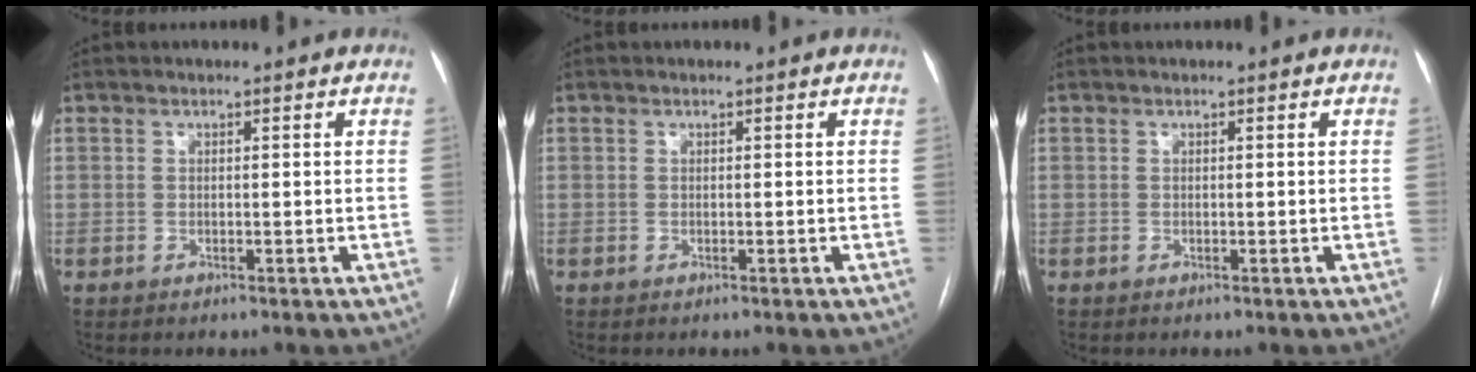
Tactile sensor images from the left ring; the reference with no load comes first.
{"total": 0.0}
{"total": 0.0}